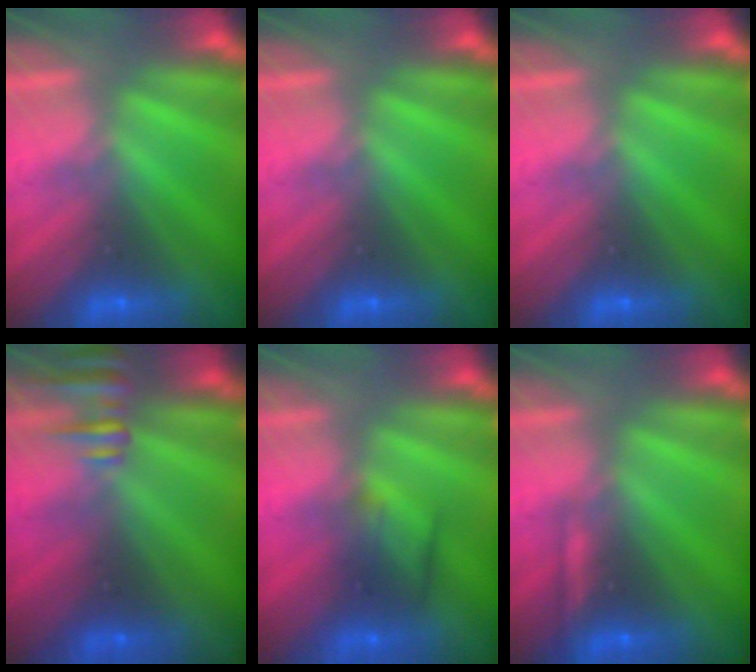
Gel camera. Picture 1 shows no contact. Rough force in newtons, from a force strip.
{"total": 0.0}
{"total": 0.0}
{"total": 7.8}
{"total": 2.4}
{"total": 2.2}